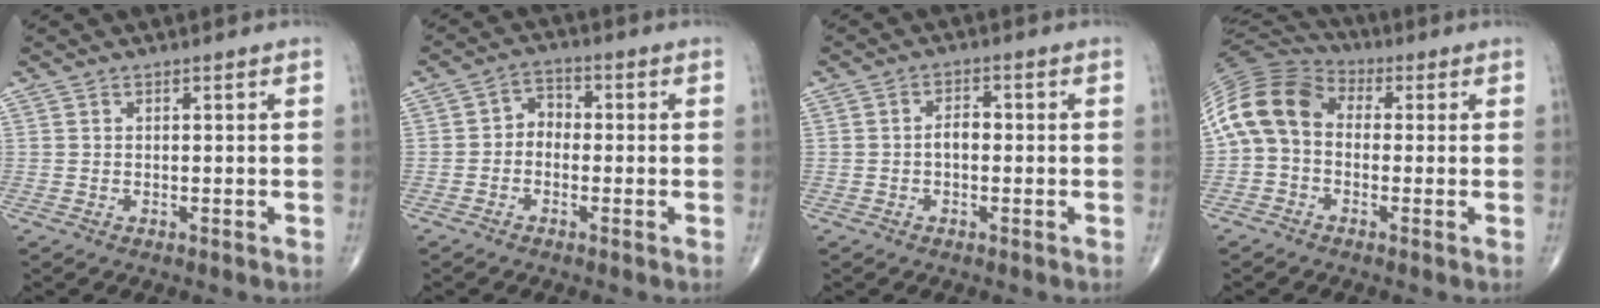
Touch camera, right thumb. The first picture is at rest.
{"total": 3.9, "force": [-0.7, 3.1, 2.2], "torque": [-0.015, 0.019, -0.028]}
{"total": 2.7, "force": [-0.4, 1.6, 2.1], "torque": [-0.026, 0.011, -0.012]}
{"total": 12.2, "force": [-0.2, 8.9, 8.4], "torque": [-0.164, 0.034, -0.021]}